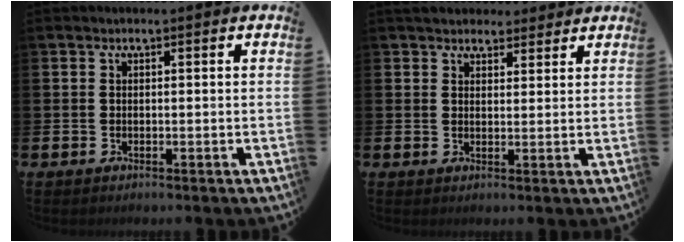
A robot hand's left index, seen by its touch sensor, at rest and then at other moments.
{"total": 4.1, "force": [3.8, 1.4, 0.0], "torque": [-0.001, -0.014, 0.069]}